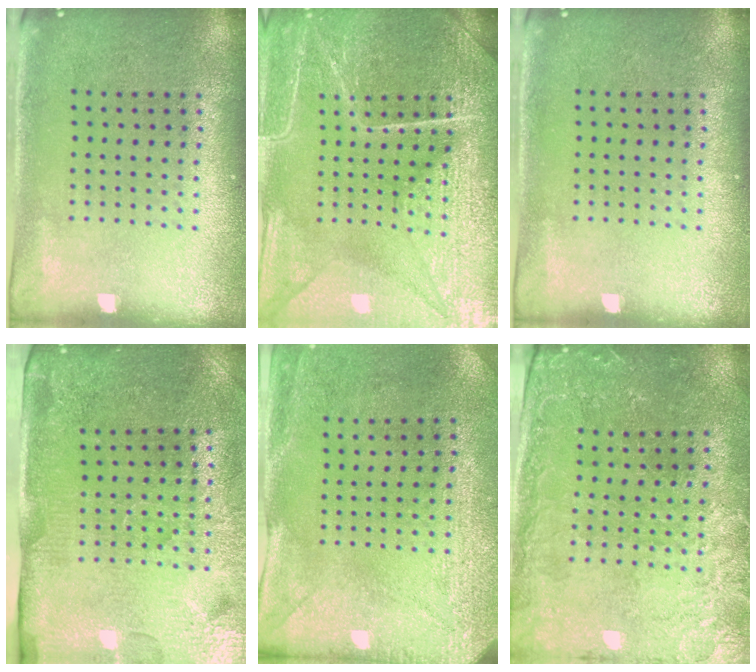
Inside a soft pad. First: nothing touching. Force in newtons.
{"total": 6.9, "press": 6.8, "slide": 0.8}
{"total": 0.0}
{"total": 4.4, "press": 3.9, "slide": 2.2}
{"total": 2.9, "press": 2.3, "slide": 1.8}
{"total": 0.7, "press": 0.6, "slide": 0.4}